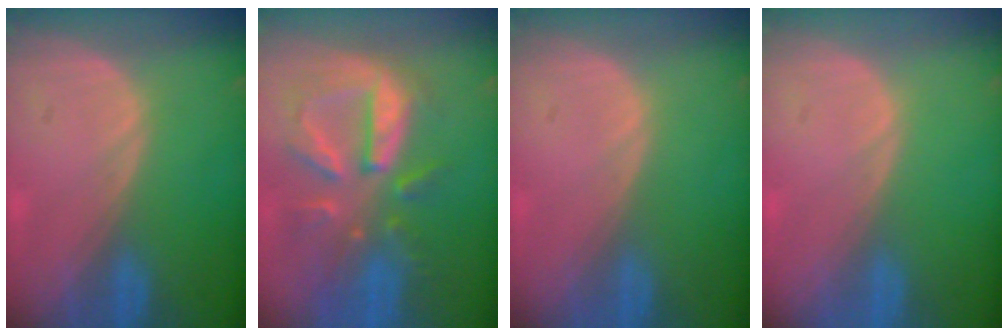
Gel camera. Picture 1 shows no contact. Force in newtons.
{"total": 10.6, "press": 9.3, "slide": 5.0}
{"total": 0.0}
{"total": 0.0}